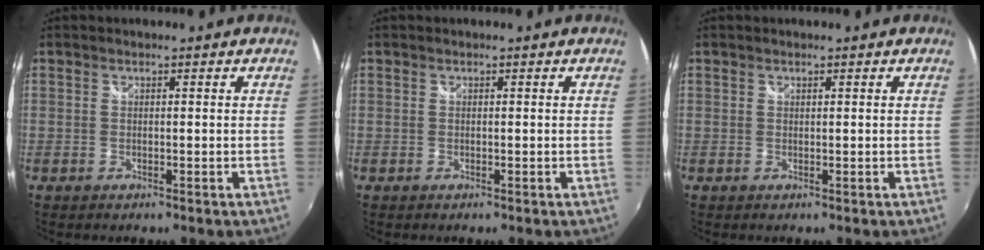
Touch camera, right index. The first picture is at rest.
{"total": 0.0}
{"total": 0.0}